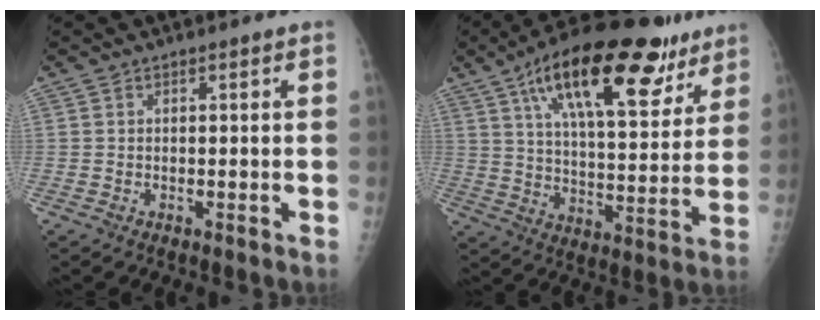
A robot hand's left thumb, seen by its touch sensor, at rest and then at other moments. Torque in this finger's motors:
{"motor_torque": [0.47, 0.60, 1.66, -1.11, 0.53]}